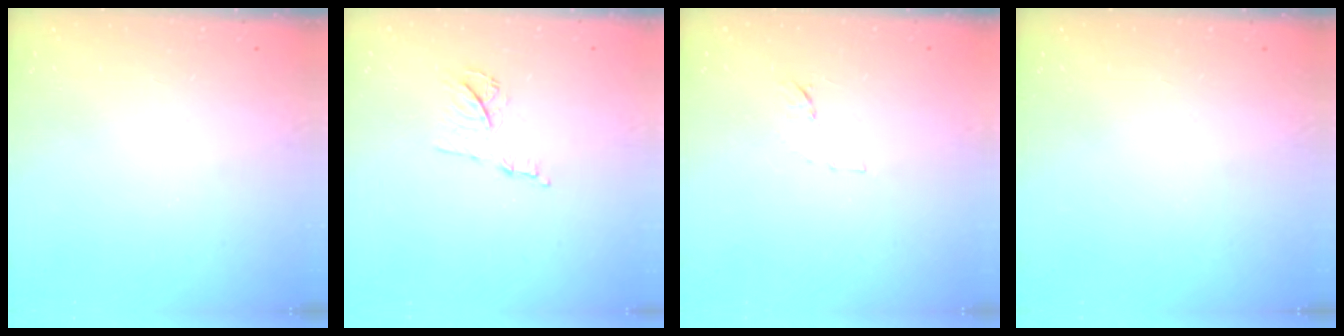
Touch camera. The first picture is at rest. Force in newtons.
{"total": 9.1, "press": 9.1, "slide": 0.5}
{"total": 7.7, "press": 7.7, "slide": 0.5}
{"total": 0.0}